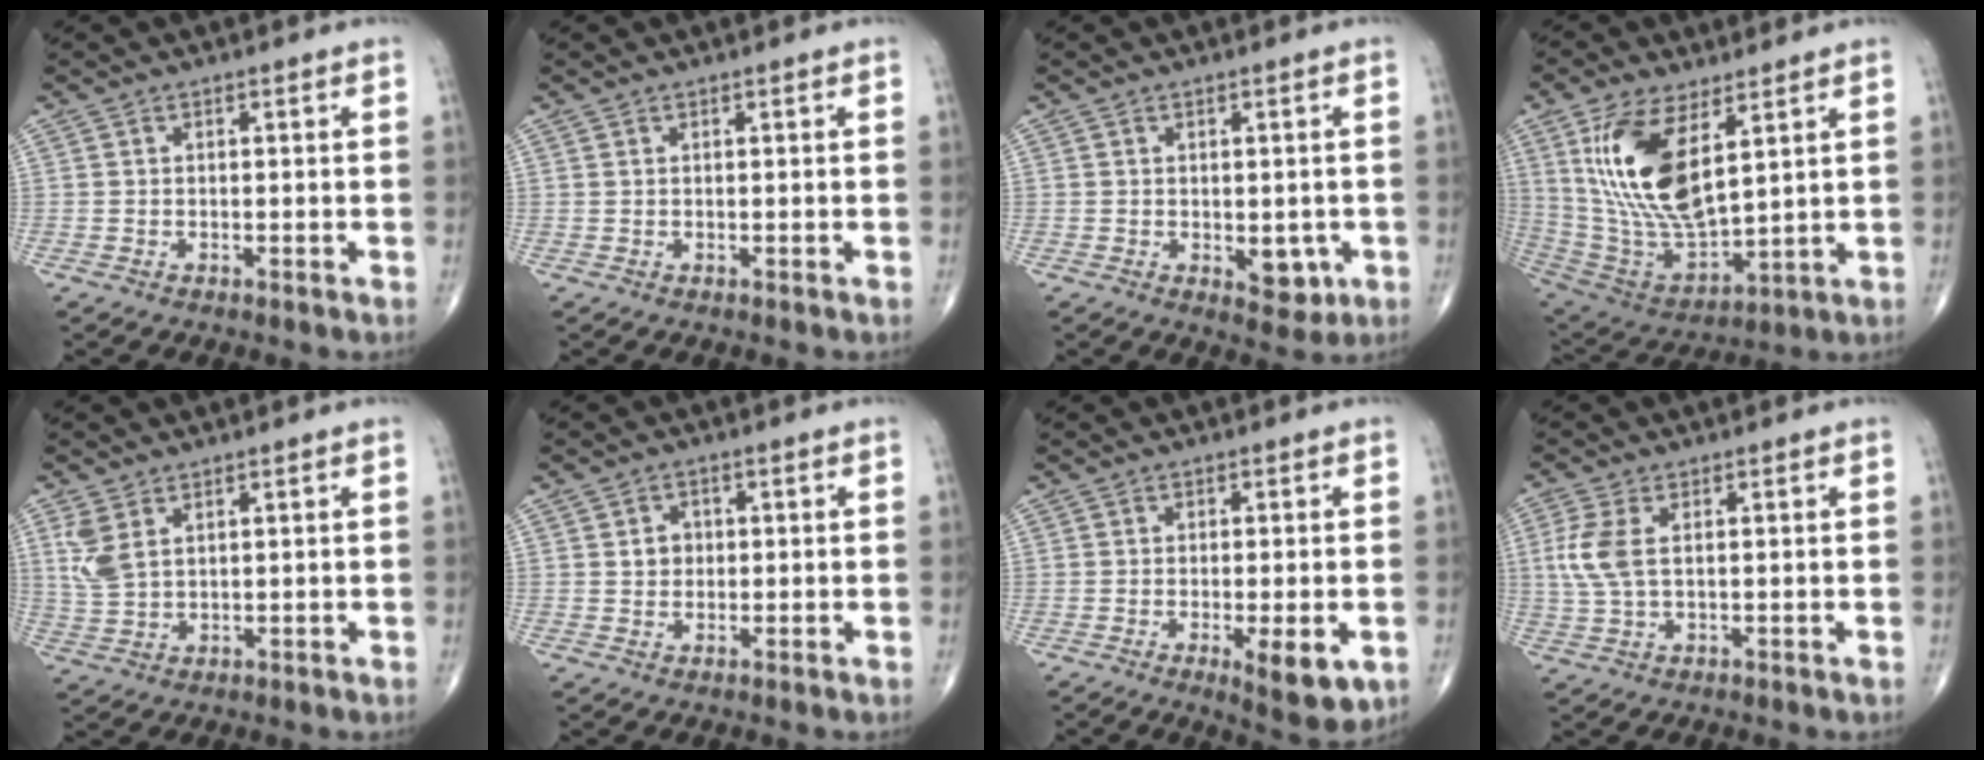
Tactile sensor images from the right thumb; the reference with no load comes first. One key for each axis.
{"total": 0.0}
{"total": 5.0, "fx": -1.1, "fy": 2.9, "fz": 3.9, "tx": -0.024, "ty": -0.005, "tz": -0.008}
{"total": 18.9, "fx": 6.6, "fy": 8.4, "fz": 15.6, "tx": -0.301, "ty": -0.029, "tz": 0.142}
{"total": 5.2, "fx": 2.3, "fy": 3.0, "fz": 3.6, "tx": -0.080, "ty": -0.003, "tz": 0.057}
{"total": 2.7, "fx": 0.3, "fy": 2.4, "fz": 1.3, "tx": -0.002, "ty": 0.003, "tz": 0.002}
{"total": 7.9, "fx": -2.5, "fy": 2.4, "fz": 7.1, "tx": -0.091, "ty": -0.014, "tz": -0.030}
{"total": 5.9, "fx": 1.0, "fy": 2.9, "fz": 5.0, "tx": -0.134, "ty": 0.005, "tz": 0.023}